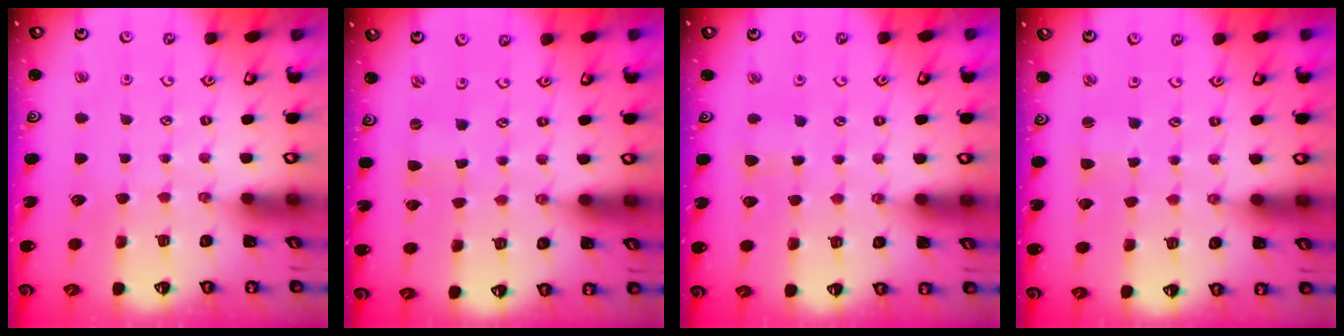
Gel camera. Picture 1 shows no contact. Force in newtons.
{"total": 0.0}
{"total": 2.9, "press": 2.9, "slide": 0.4}
{"total": 1.2, "press": 1.1, "slide": 0.1}